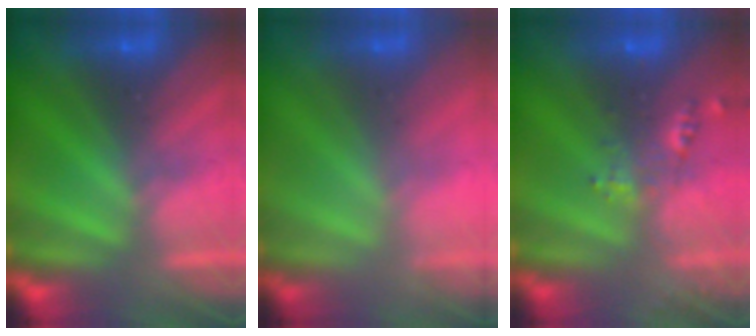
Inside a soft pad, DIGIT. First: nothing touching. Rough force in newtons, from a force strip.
{"total": 1.6}
{"total": 2.4}